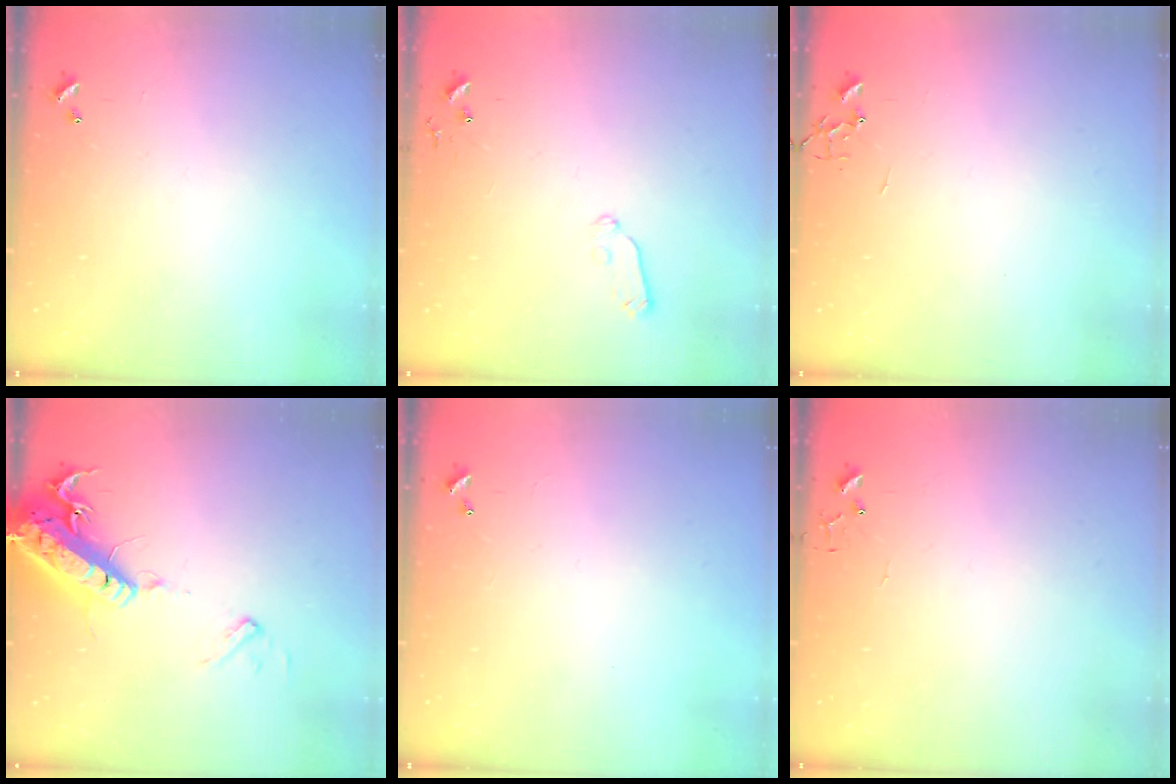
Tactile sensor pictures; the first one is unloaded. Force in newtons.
{"total": 5.9, "press": 5.9, "slide": 0.8}
{"total": 0.0}
{"total": 18.9, "press": 18.5, "slide": 3.9}
{"total": 0.0}
{"total": 3.8, "press": 3.8, "slide": 0.3}